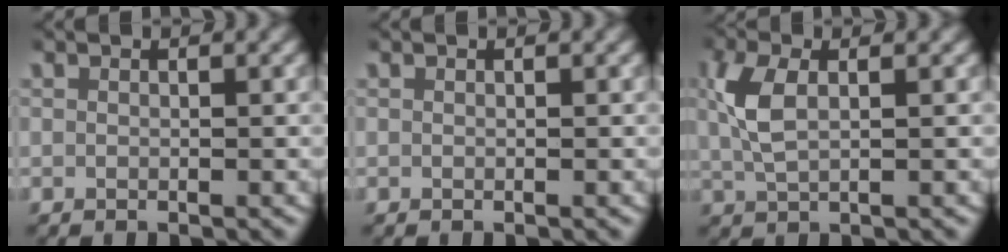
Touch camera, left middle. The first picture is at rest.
{"total": 0.0}
{"total": 3.5, "force": [0.7, 1.6, 3.1], "torque": [-0.080, 0.001, 0.015]}